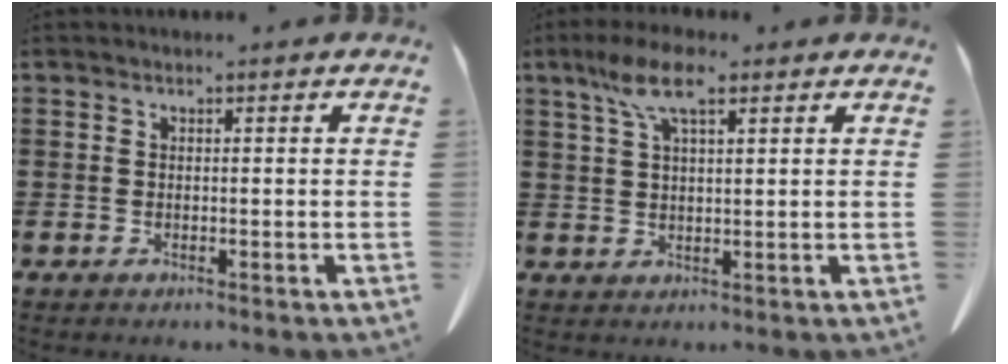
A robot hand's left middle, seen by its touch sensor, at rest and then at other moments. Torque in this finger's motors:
{"motor_torque": [2.14, 0.00, 0.33, 0.13]}